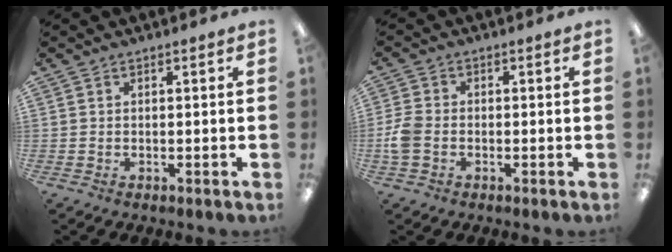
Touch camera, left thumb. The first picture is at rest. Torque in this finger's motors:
{"motor_torque": [-0.28, 0.29, -0.02, 0.02, 0.01]}